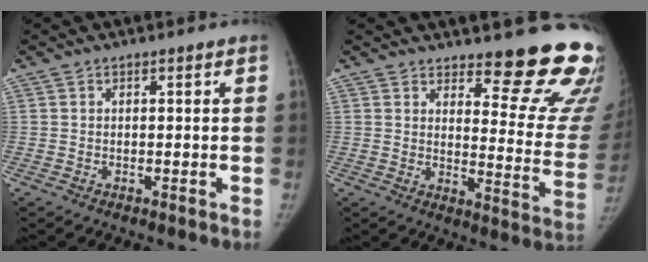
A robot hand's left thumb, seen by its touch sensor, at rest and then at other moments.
{"total": 17.9, "force": [14.8, 4.4, 9.1], "torque": [-0.072, -0.144, 0.175]}